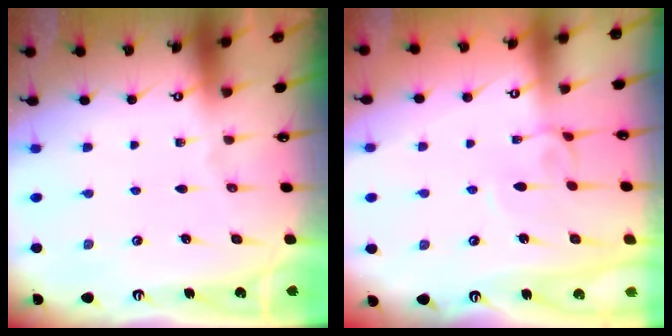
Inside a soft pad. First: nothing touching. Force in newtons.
{"total": 3.7, "press": 3.7, "slide": 0.2}